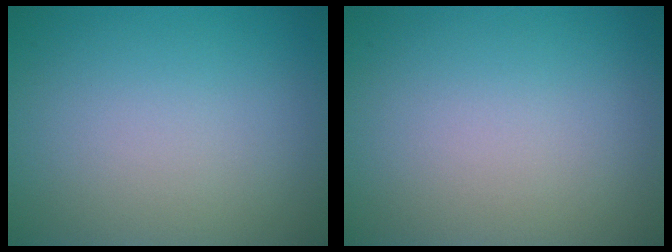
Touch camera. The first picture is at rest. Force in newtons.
{"total": 0.0}